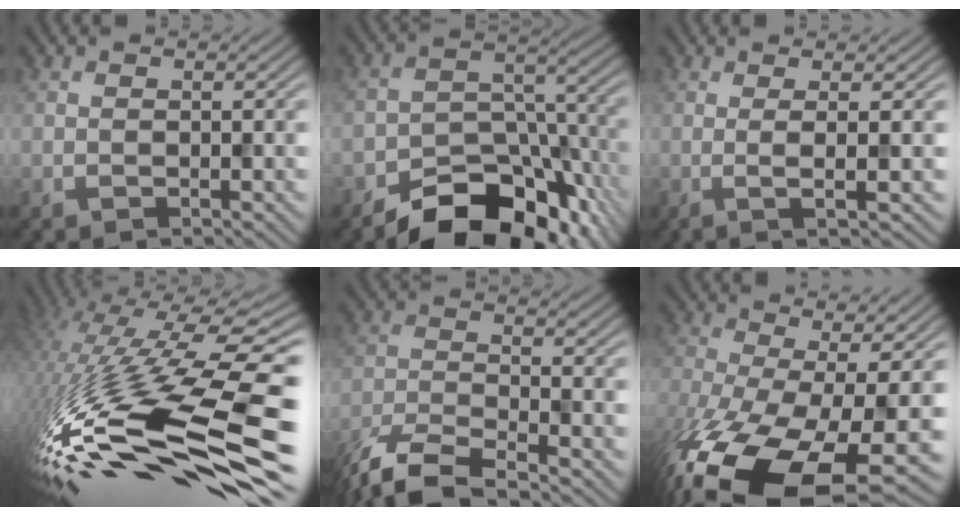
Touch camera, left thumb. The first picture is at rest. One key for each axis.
{"total": 12.6, "fx": -9.3, "fy": 6.3, "fz": 5.7, "tx": -0.079, "ty": -0.008, "tz": -0.149}
{"total": 3.2, "fx": 0.2, "fy": 0.3, "fz": 3.1, "tx": -0.053, "ty": 0.007, "tz": 0.005}
{"total": 18.6, "fx": -6.4, "fy": 7.0, "fz": 16.0, "tx": -0.331, "ty": -0.035, "tz": -0.095}
{"total": 8.6, "fx": -7.1, "fy": 2.5, "fz": 4.2, "tx": -0.092, "ty": -0.015, "tz": -0.136}
{"total": 16.9, "fx": -8.4, "fy": 7.0, "fz": 12.9, "tx": -0.302, "ty": -0.062, "tz": -0.116}